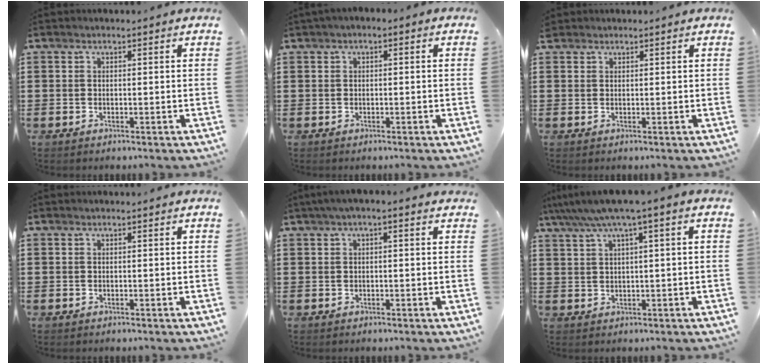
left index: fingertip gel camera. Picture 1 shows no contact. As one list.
[{"total": 0.9, "force": [-0.5, 0.5, 0.6], "torque": [-0.011, 0.001, -0.010]}, {"total": 0.8, "force": [0.7, 0.4, 0.0], "torque": [-0.003, 0.002, 0.015]}, {"total": 0.0}, {"total": 1.3, "force": [0.0, 0.2, 1.3], "torque": [-0.023, -0.001, 0.000]}, {"total": 4.1, "force": [1.8, -0.1, 3.7], "torque": [-0.075, -0.005, 0.027]}]